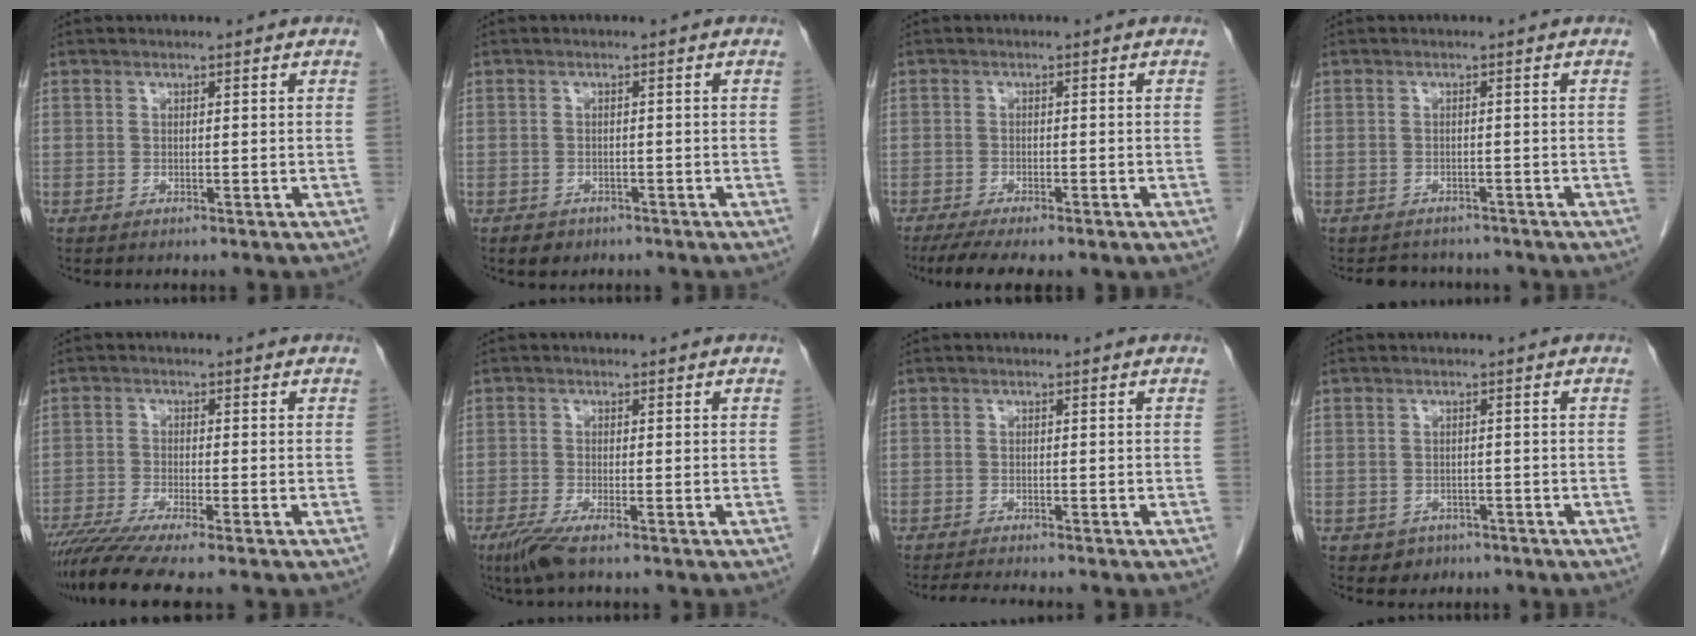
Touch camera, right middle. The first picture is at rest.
{"total": 1.8, "force": [-1.3, 1.2, 0.5], "torque": [-0.016, 0.000, -0.015]}
{"total": 7.3, "force": [-5.2, 1.6, 4.9], "torque": [-0.075, -0.017, -0.079]}
{"total": 3.7, "force": [-3.4, 1.4, 0.0], "torque": [-0.003, -0.001, -0.047]}
{"total": 8.4, "force": [-6.7, -0.6, 5.0], "torque": [-0.088, -0.025, -0.115]}
{"total": 3.6, "force": [-2.3, 0.2, 2.7], "torque": [-0.059, -0.012, -0.048]}
{"total": 2.7, "force": [-2.4, -0.9, 0.8], "torque": [-0.024, -0.016, -0.045]}
{"total": 2.1, "force": [-1.2, 1.7, 0.2], "torque": [-0.010, 0.006, -0.013]}